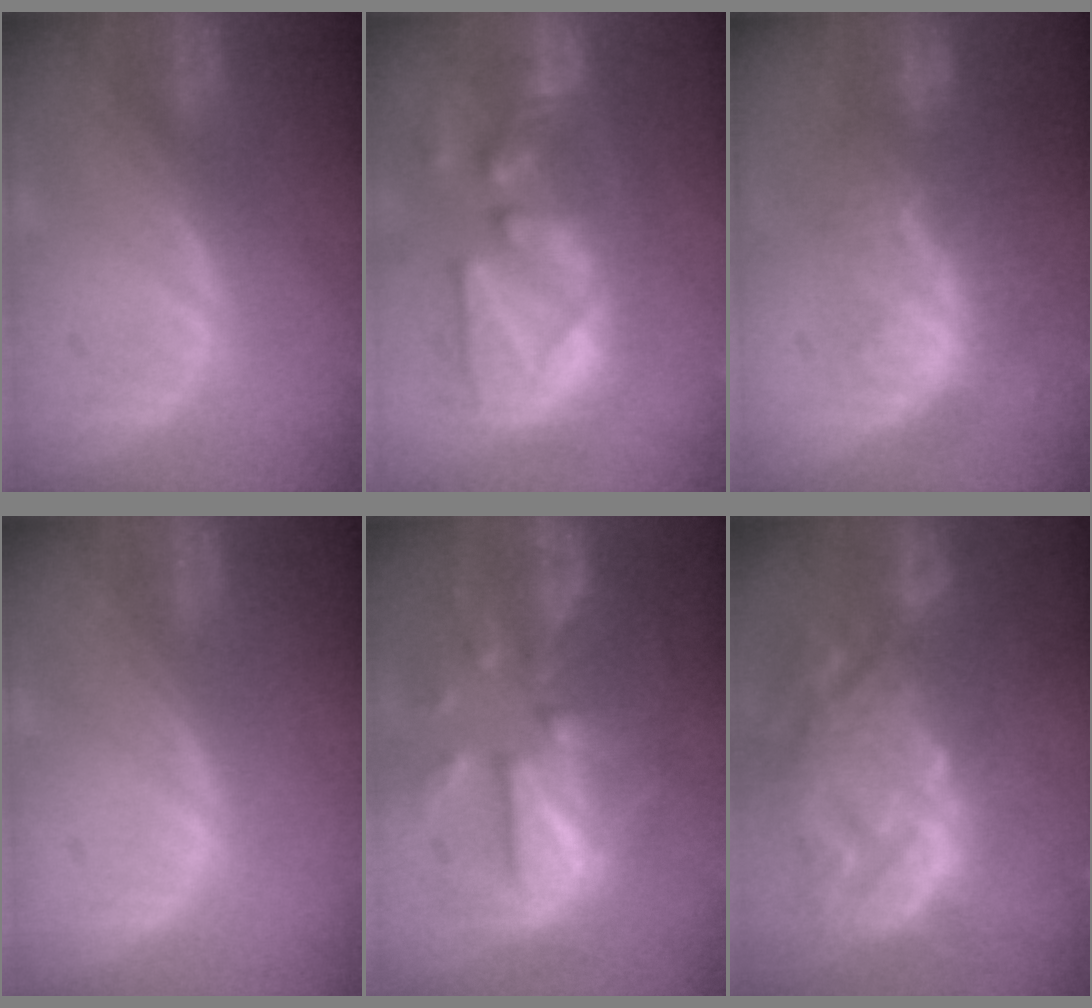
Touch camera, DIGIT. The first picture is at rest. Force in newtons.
{"total": 11.4, "press": 10.8, "slide": 3.7}
{"total": 8.2, "press": 7.3, "slide": 3.7}
{"total": 0.0}
{"total": 12.2, "press": 12.1, "slide": 1.1}
{"total": 14.5, "press": 12.4, "slide": 7.6}